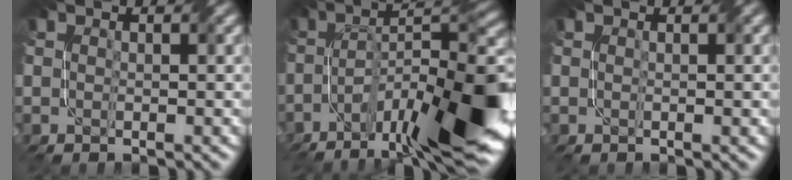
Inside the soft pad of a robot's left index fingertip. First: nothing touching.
{"total": 14.7, "force": [-6.9, 3.3, 12.5], "torque": [-0.201, 0.002, -0.116]}
{"total": 1.0, "force": [0.5, 0.3, 0.9], "torque": [-0.009, 0.000, -0.001]}